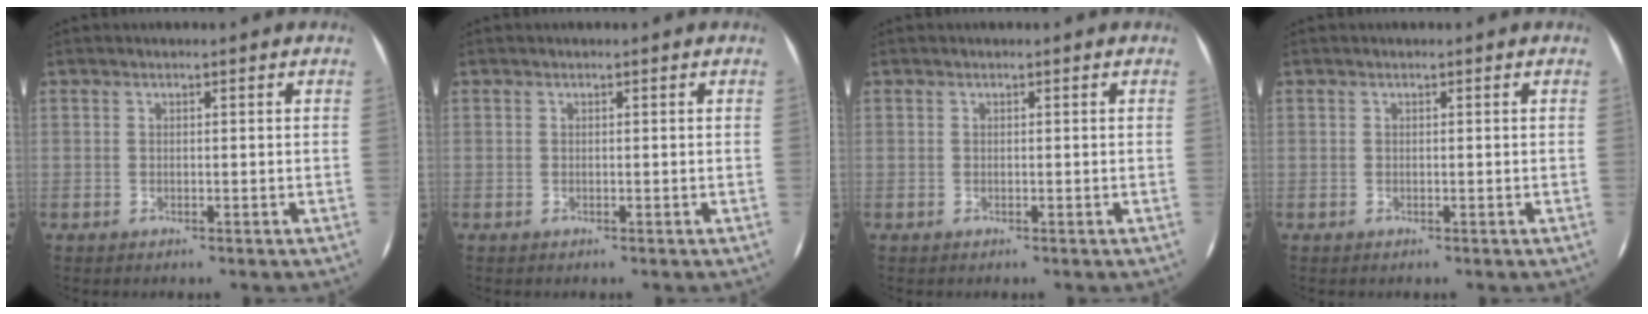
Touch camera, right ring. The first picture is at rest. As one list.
[{"total": 0.0}, {"total": 0.0}, {"total": 0.0}]